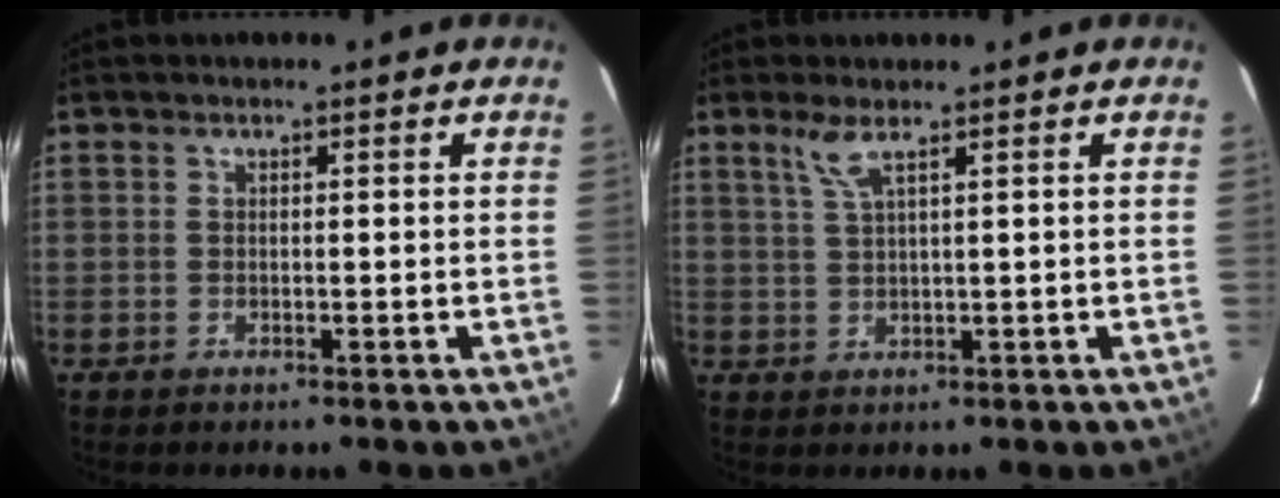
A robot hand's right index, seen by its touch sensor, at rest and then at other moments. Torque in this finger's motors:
{"motor_torque": [0.40, 0.24, 0.06, 0.03]}